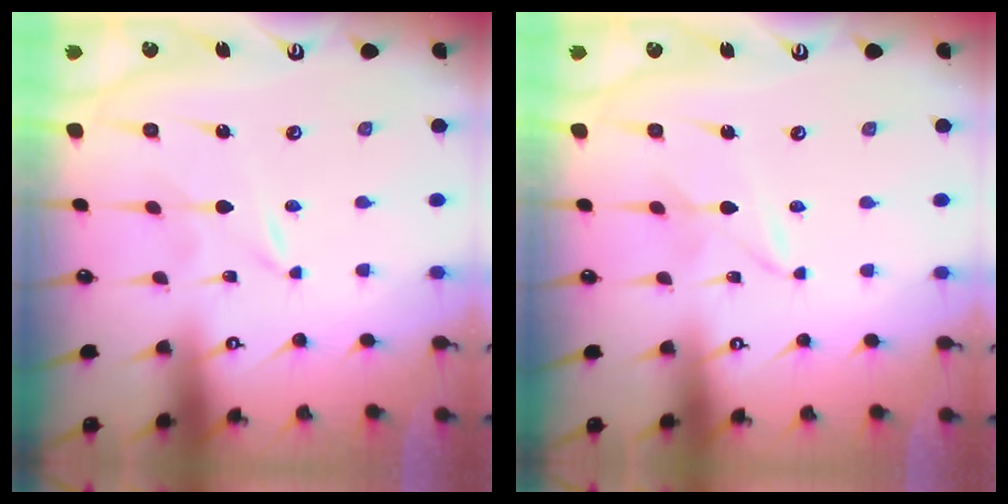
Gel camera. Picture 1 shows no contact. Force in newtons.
{"total": 1.8, "press": 1.7, "slide": 0.3}